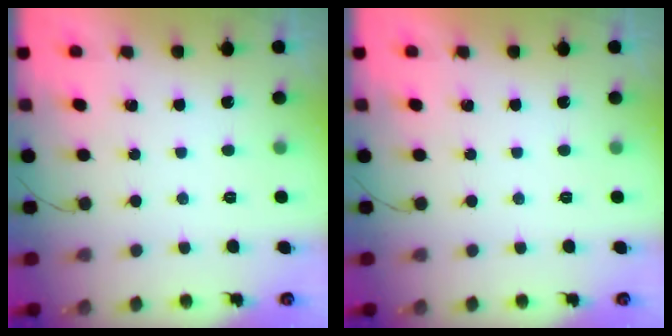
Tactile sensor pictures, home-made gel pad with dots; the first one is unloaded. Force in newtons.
{"total": 0.0}